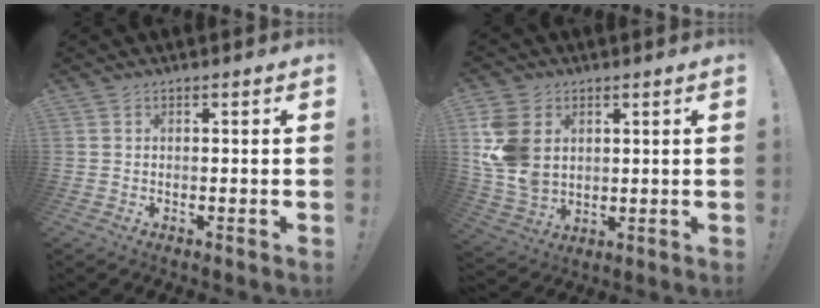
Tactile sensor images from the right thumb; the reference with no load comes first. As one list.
[{"total": 13.9, "force": [3.6, 10.6, 8.2], "torque": [-0.167, -0.011, 0.074]}]